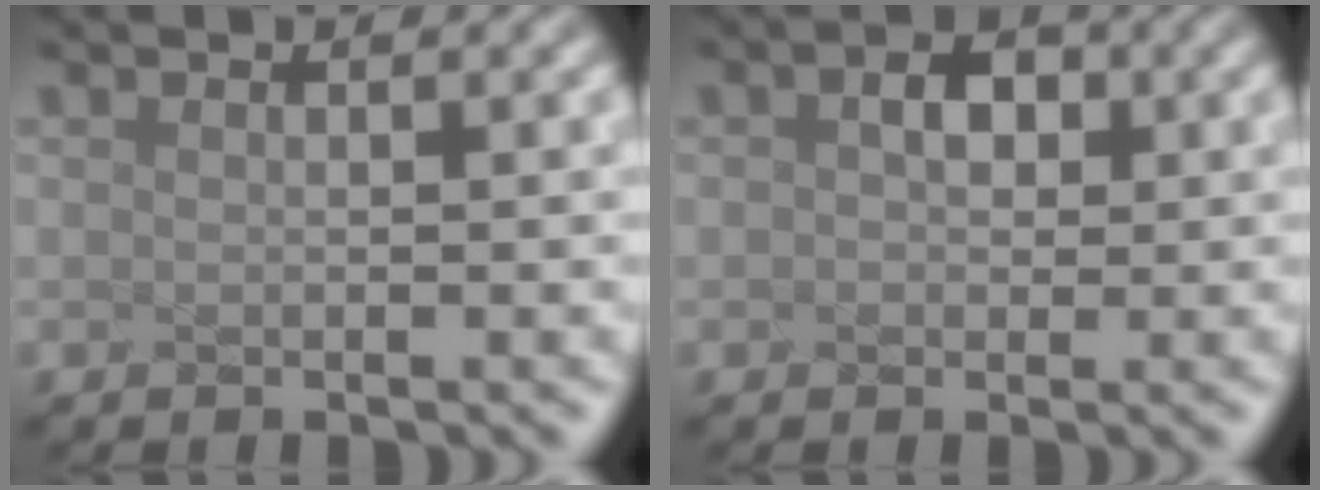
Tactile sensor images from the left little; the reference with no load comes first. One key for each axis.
{"total": 1.1, "fx": -1.1, "fy": 0.0, "fz": -0.1, "tx": -0.035, "ty": -0.008, "tz": 0.023}